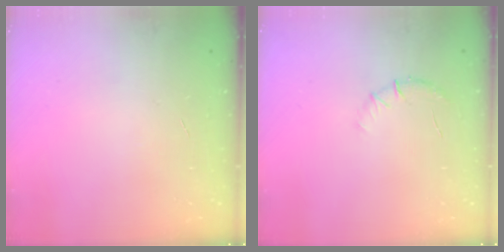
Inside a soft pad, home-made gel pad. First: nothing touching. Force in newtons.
{"total": 5.4, "press": 5.2, "slide": 1.7}